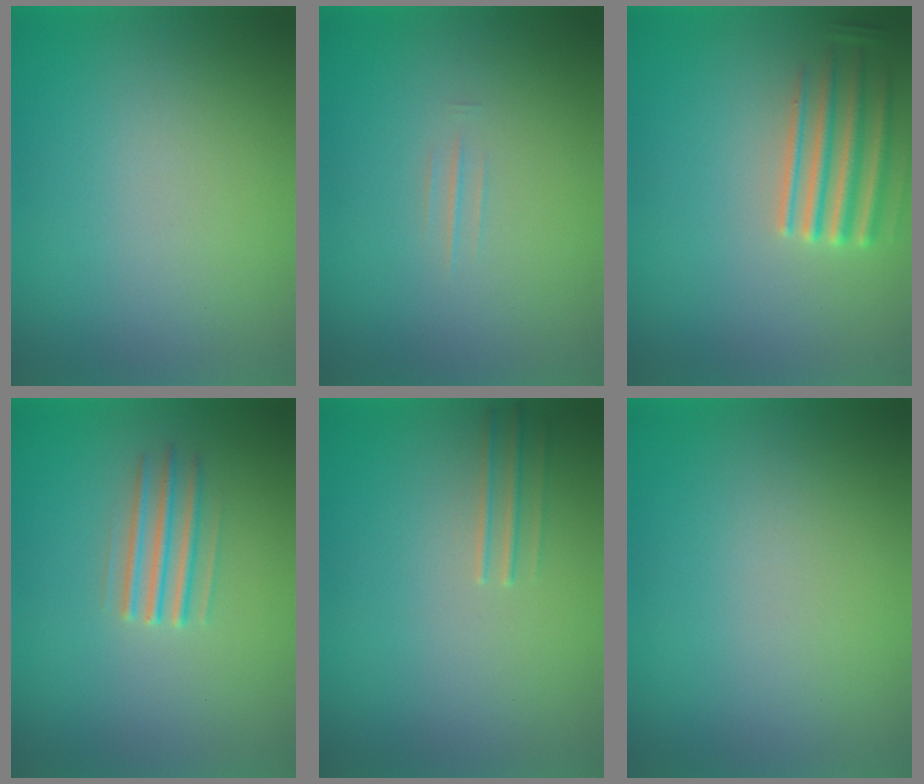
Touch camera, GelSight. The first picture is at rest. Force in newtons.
{"total": 1.2}
{"total": 4.2}
{"total": 2.7}
{"total": 1.3}
{"total": 0.0}